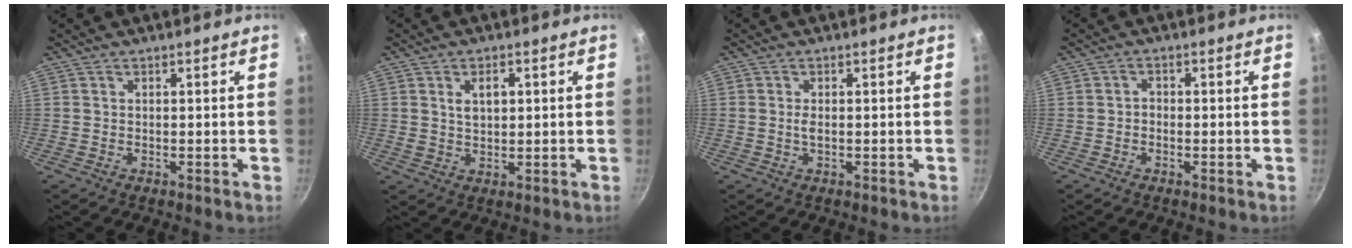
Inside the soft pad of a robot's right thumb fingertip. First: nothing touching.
{"total": 4.3, "force": [1.1, 2.6, 3.2], "torque": [-0.041, -0.003, 0.022]}
{"total": 1.3, "force": [-0.1, 0.6, 1.1], "torque": [-0.023, 0.001, -0.003]}
{"total": 1.3, "force": [-0.6, 1.0, 0.6], "torque": [-0.007, 0.009, -0.012]}